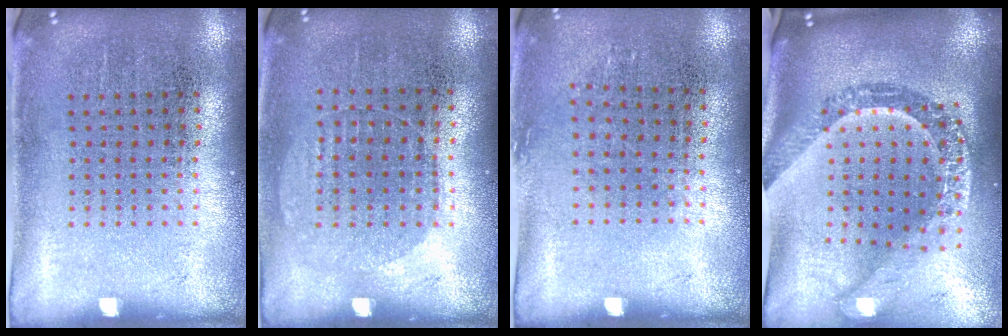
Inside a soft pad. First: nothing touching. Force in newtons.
{"total": 0.6, "press": 0.5, "slide": 0.3}
{"total": 0.8, "press": 0.7, "slide": 0.5}
{"total": 3.1, "press": 2.3, "slide": 2.0}